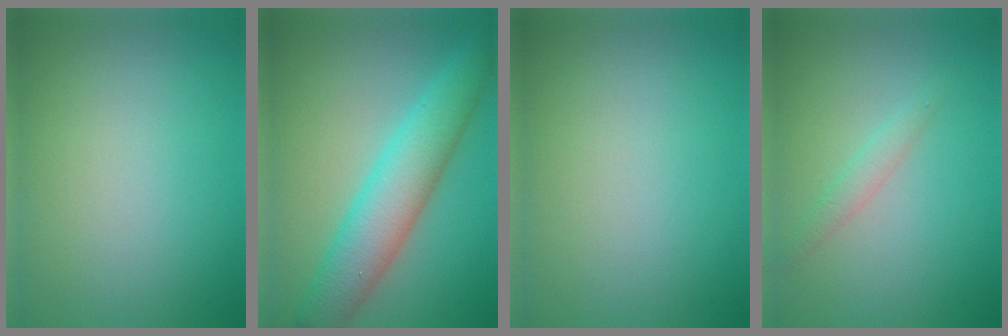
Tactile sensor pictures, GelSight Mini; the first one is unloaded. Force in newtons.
{"total": 6.7, "press": 6.7, "slide": 0.1}
{"total": 0.0}
{"total": 1.4, "press": 1.4, "slide": 0.1}